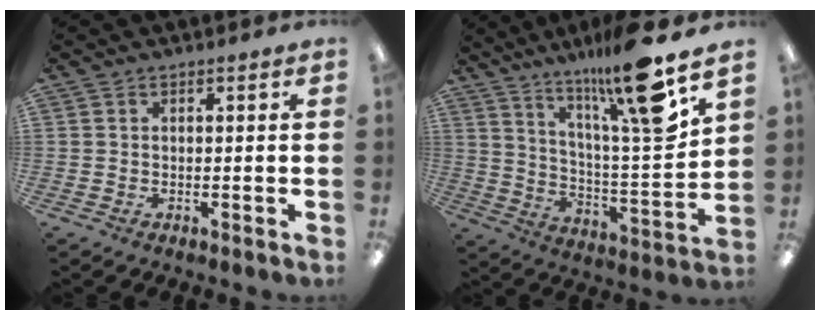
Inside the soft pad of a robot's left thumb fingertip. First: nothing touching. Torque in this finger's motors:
{"motor_torque": [1.35, 1.29, 1.48, -1.29, 0.09]}